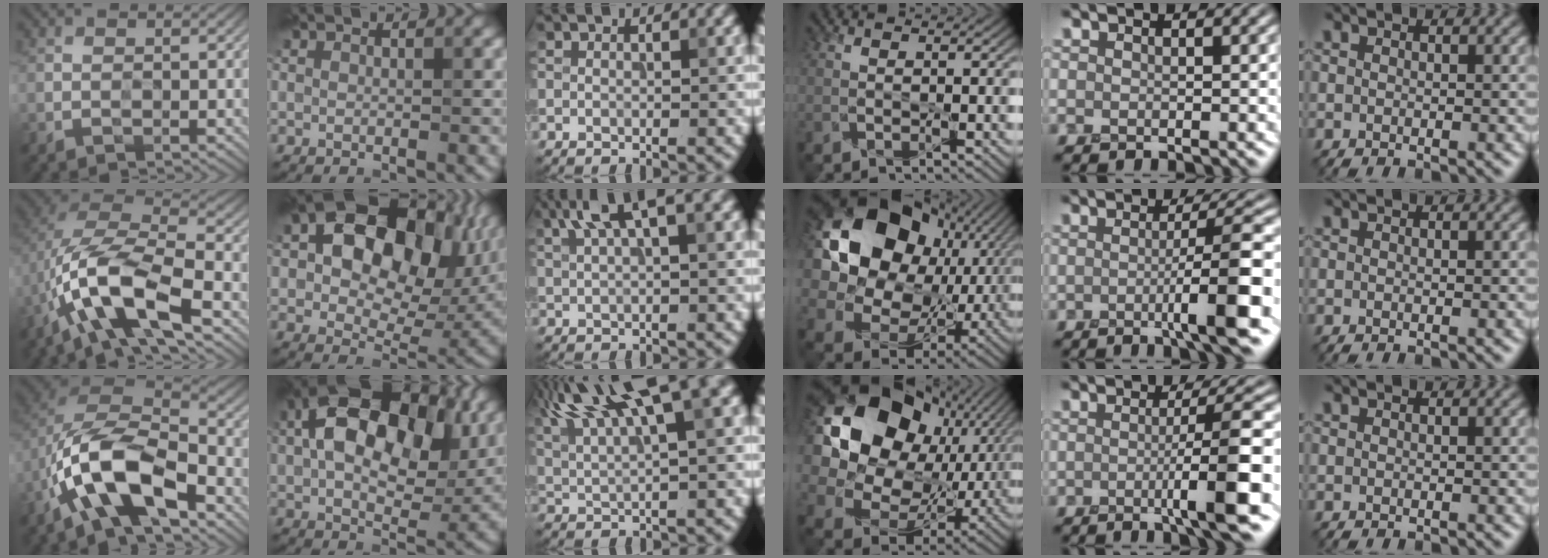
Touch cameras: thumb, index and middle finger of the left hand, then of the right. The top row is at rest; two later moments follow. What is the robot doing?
{"motion": "peel", "object": "velcro strap"}